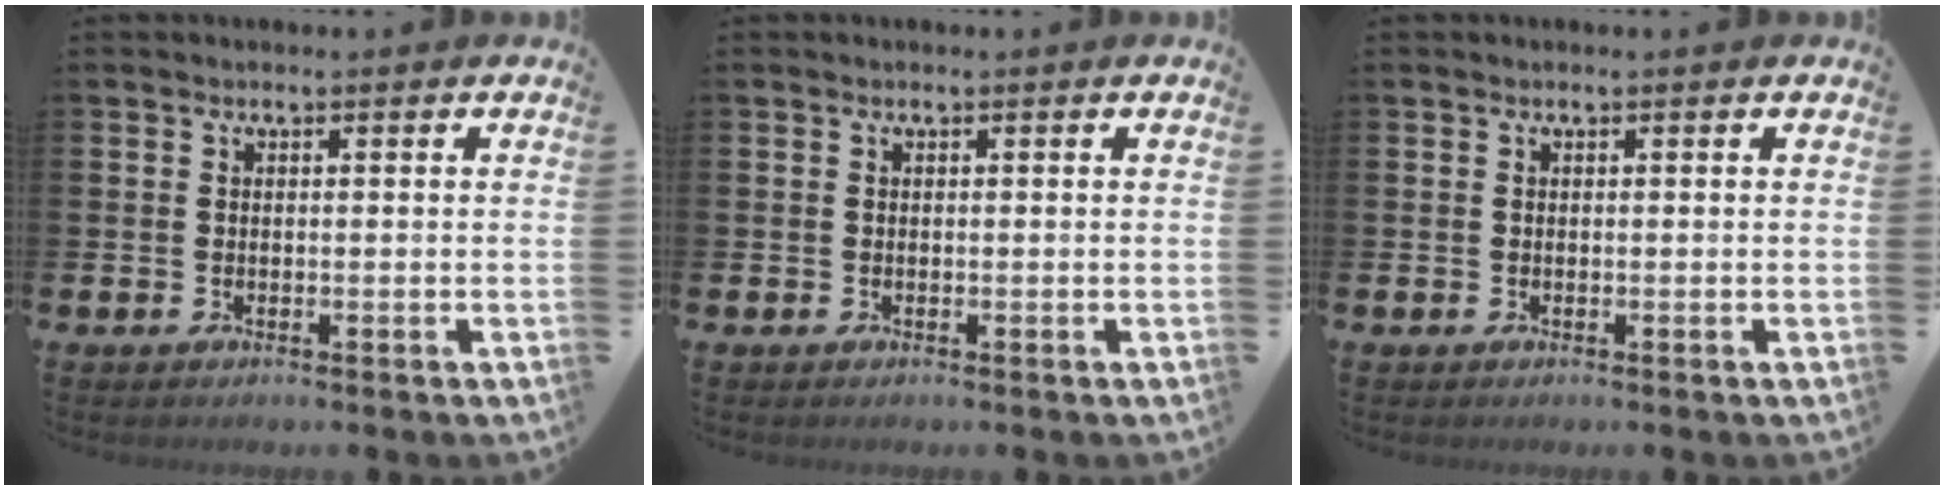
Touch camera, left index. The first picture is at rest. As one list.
[{"total": 0.0}, {"total": 0.0}]